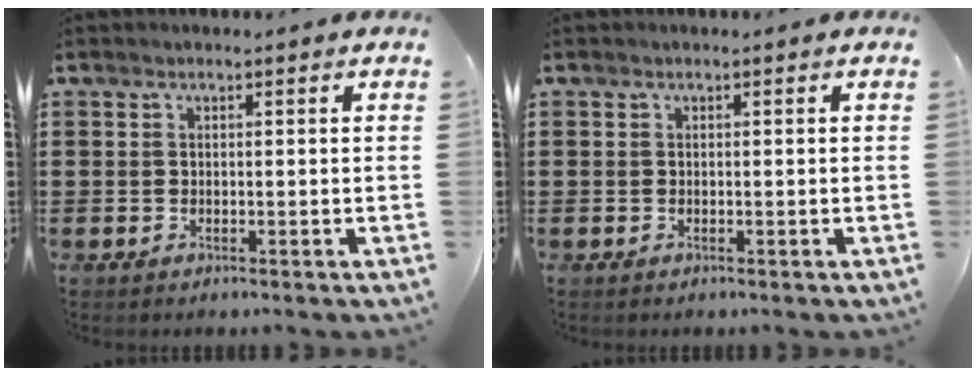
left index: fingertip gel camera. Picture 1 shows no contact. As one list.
[{"total": 0.0}]